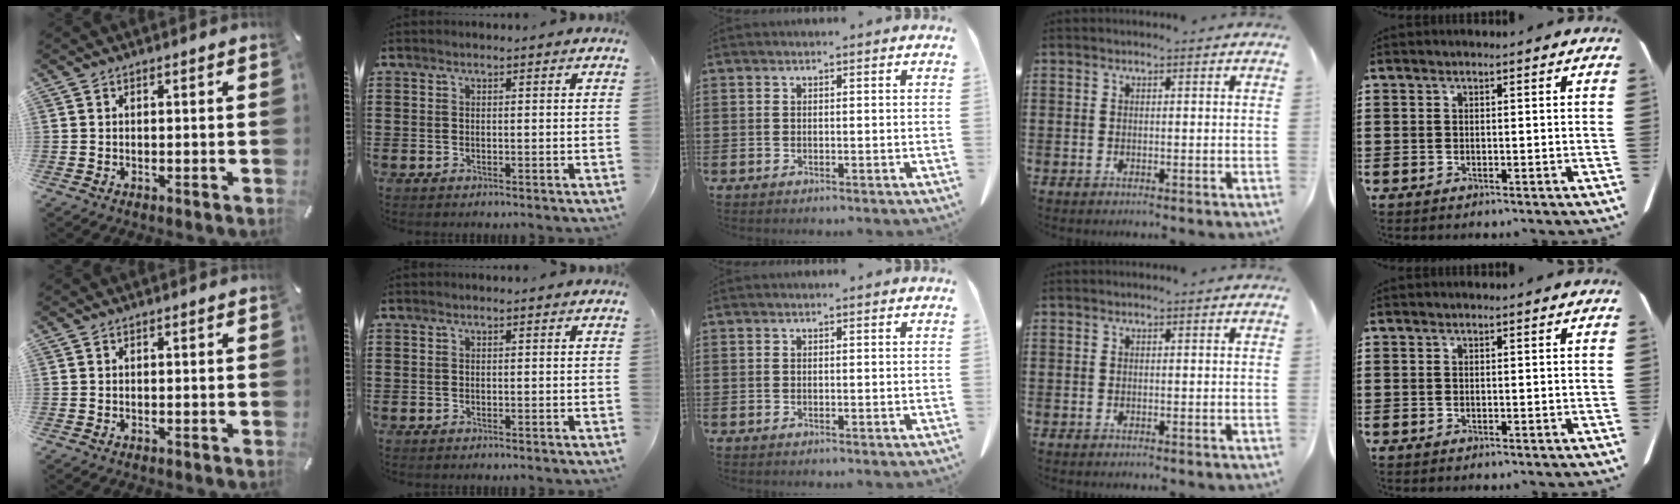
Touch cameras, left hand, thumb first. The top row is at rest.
{}